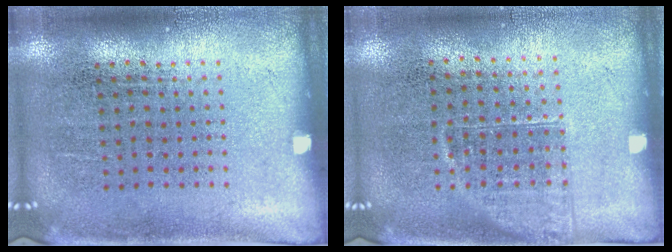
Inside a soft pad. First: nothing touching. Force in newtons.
{"total": 1.1, "press": 0.9, "slide": 0.6}